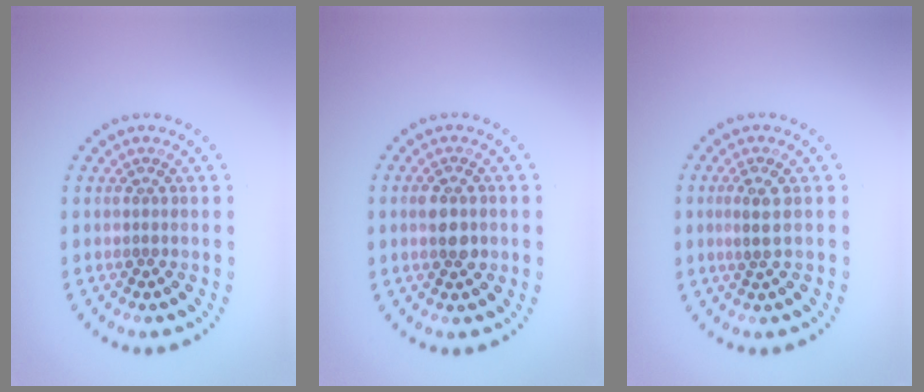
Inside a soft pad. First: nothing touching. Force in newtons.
{"total": 2.6, "press": 2.6, "slide": 0.1}
{"total": 1.7, "press": 1.4, "slide": 0.9}